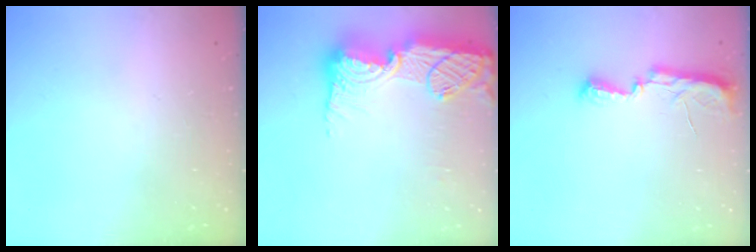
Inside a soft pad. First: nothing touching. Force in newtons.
{"total": 21.2, "press": 21.2, "slide": 1.2}
{"total": 9.4, "press": 8.3, "slide": 4.5}